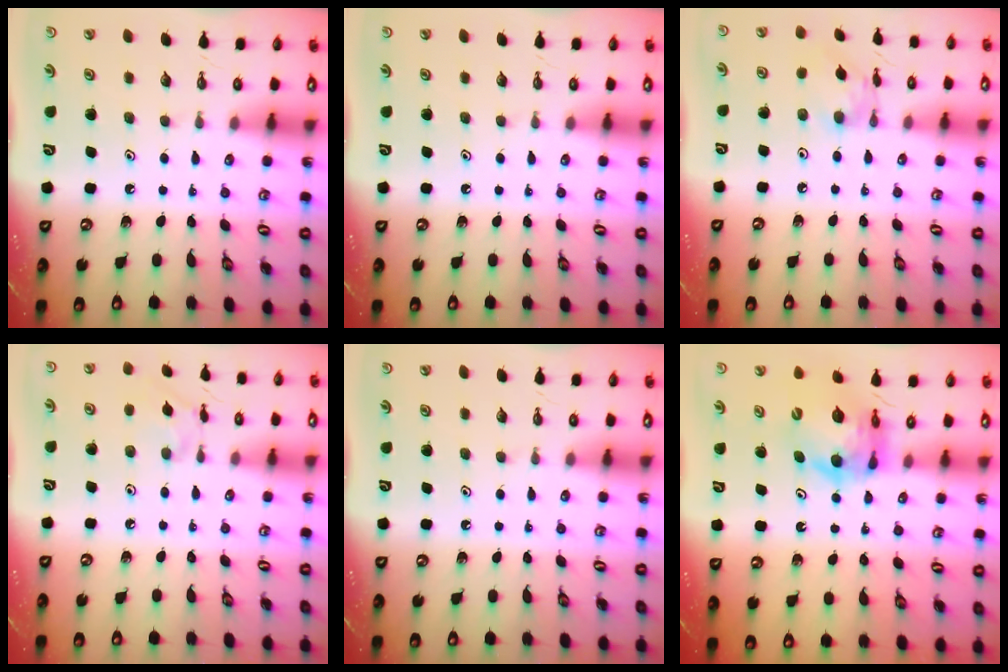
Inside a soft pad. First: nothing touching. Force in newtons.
{"total": 0.0}
{"total": 5.4, "press": 5.4, "slide": 0.4}
{"total": 5.1, "press": 5.0, "slide": 0.5}
{"total": 0.0}
{"total": 11.1, "press": 11.0, "slide": 1.4}